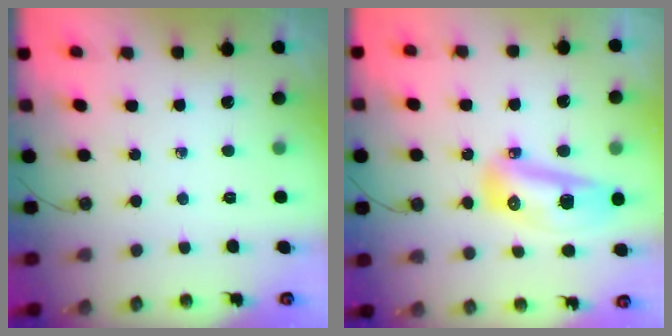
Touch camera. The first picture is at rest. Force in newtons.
{"total": 15.1, "press": 13.9, "slide": 5.9}